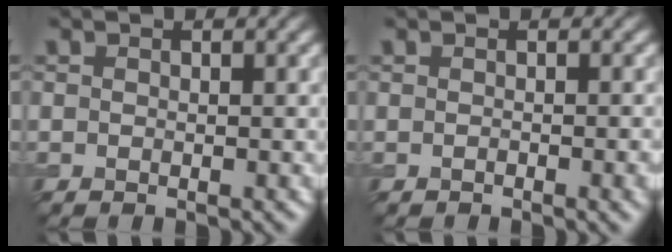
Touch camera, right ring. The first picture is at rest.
{"total": 1.8, "force": [-0.7, 0.6, 1.6], "torque": [-0.019, -0.003, -0.011]}